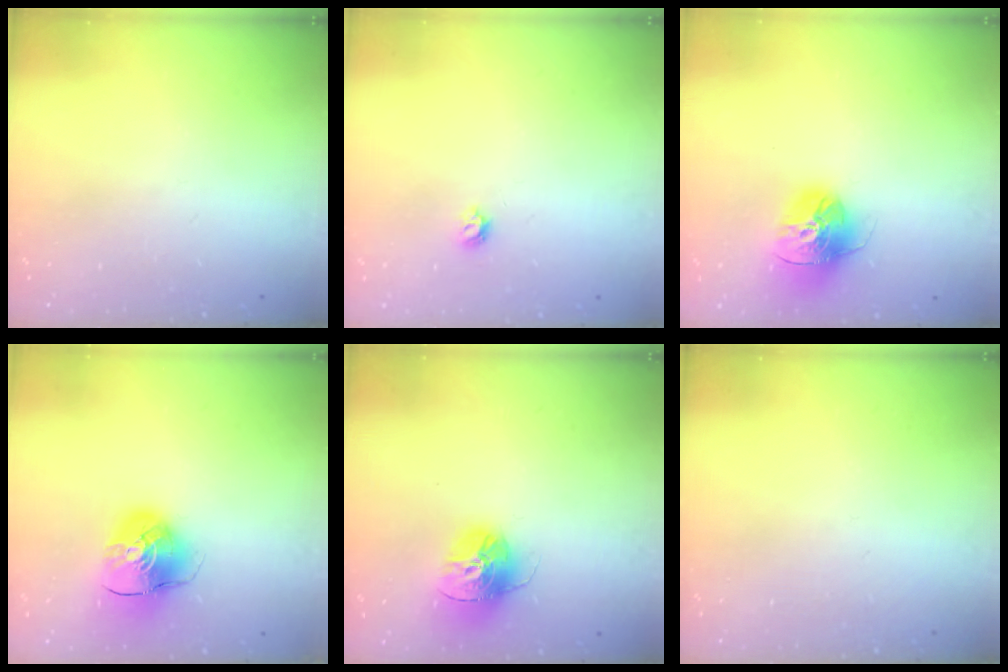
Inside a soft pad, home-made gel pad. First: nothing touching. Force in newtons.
{"total": 3.8, "press": 3.7, "slide": 0.6}
{"total": 16.4, "press": 16.3, "slide": 1.8}
{"total": 9.1, "press": 9.0, "slide": 1.2}
{"total": 15.3, "press": 15.2, "slide": 1.4}
{"total": 0.0}